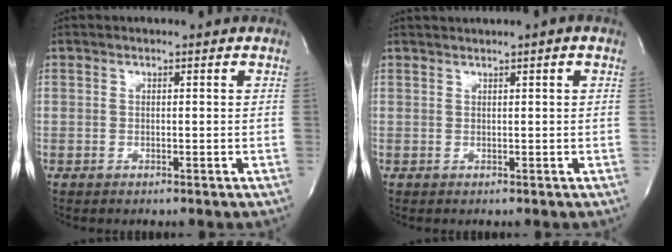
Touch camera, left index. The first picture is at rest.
{"total": 1.5, "force": [0.7, -0.4, 1.3], "torque": [-0.025, 0.008, 0.015]}